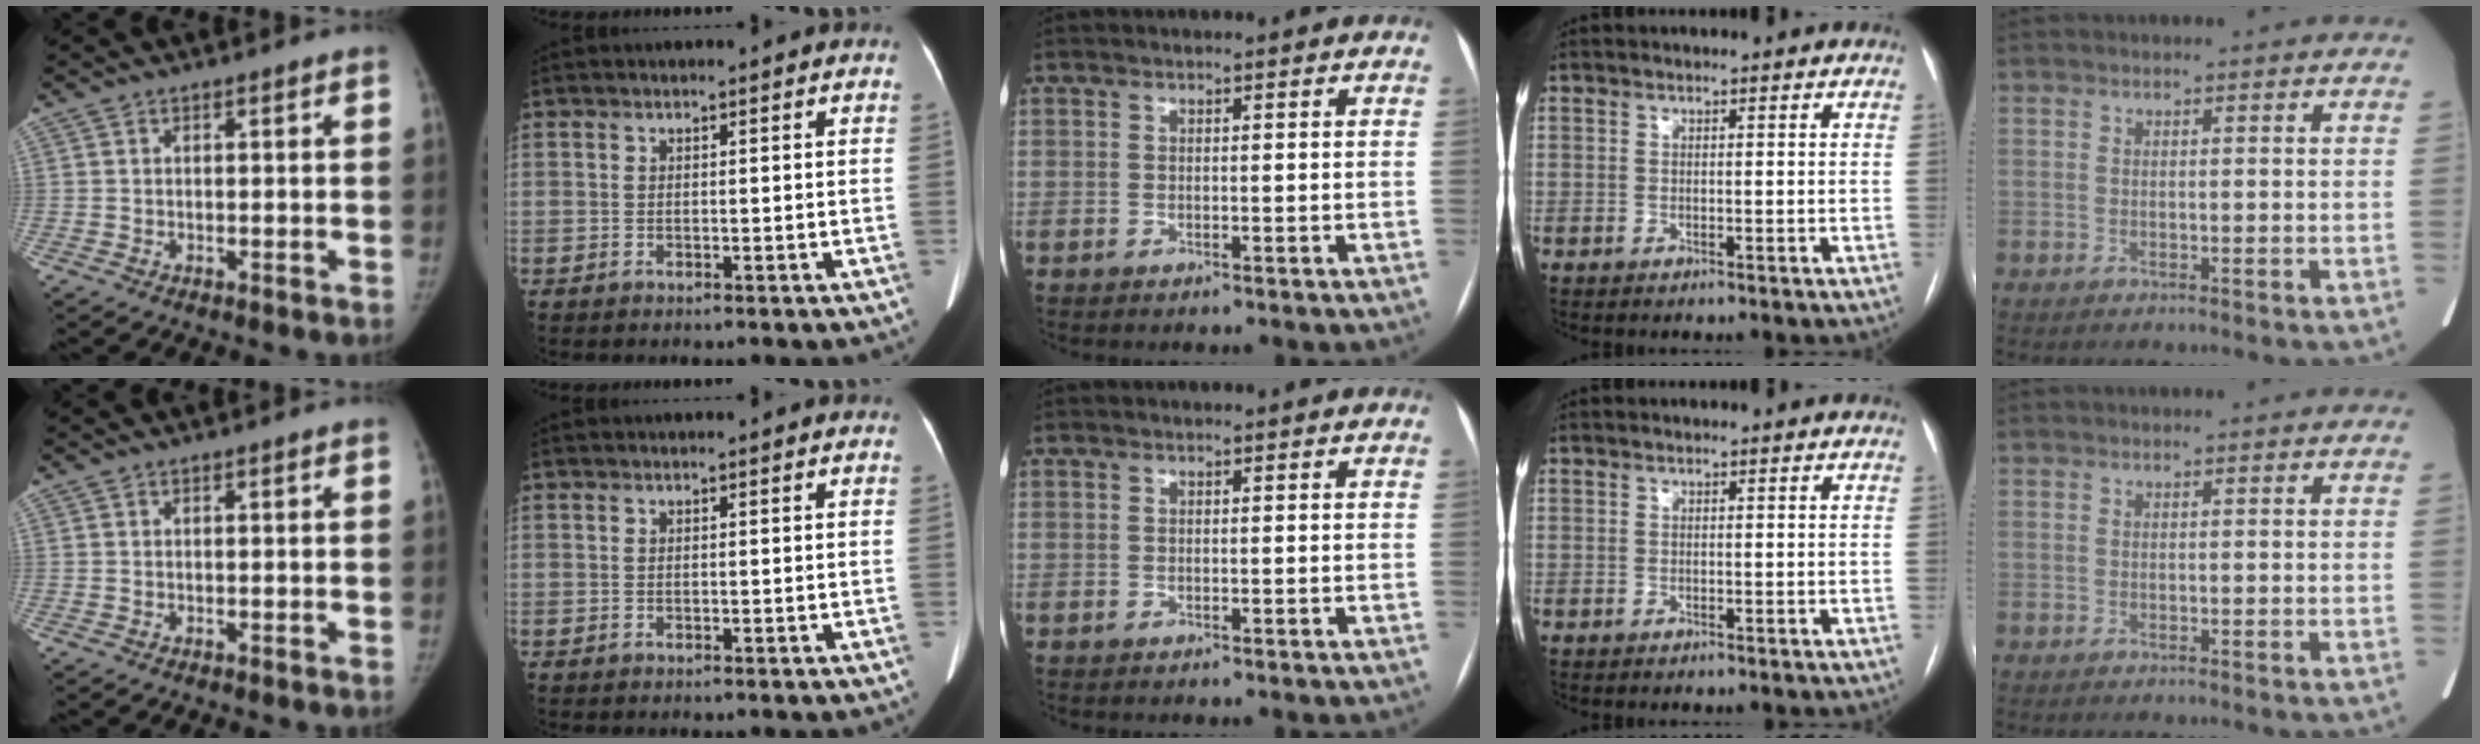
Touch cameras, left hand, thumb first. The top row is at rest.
{}